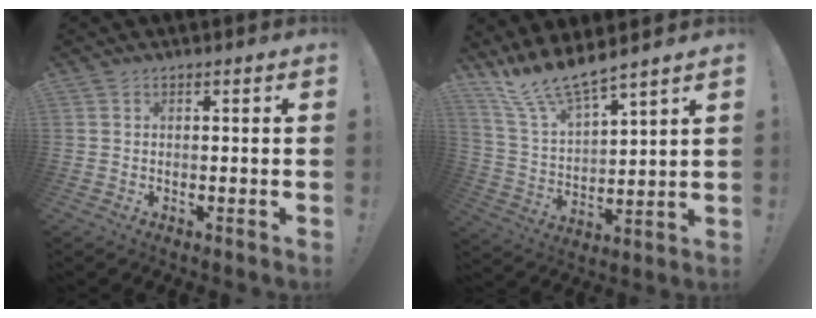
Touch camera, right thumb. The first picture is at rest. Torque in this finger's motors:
{"motor_torque": [0.01, 0.01, 0.29, 0.26, 0.00]}